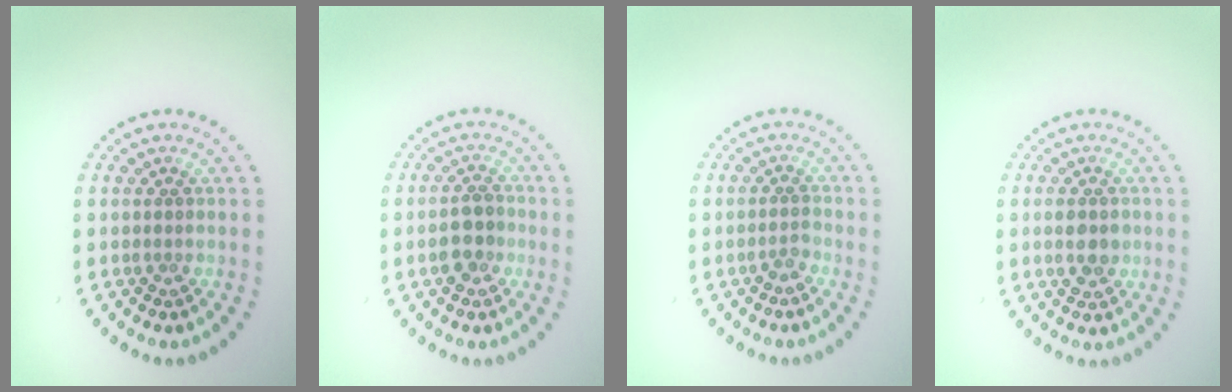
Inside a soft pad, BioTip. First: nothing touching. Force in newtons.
{"total": 2.7, "press": 2.7, "slide": 0.6}
{"total": 1.0, "press": 0.8, "slide": 0.6}
{"total": 2.8, "press": 2.8, "slide": 0.1}